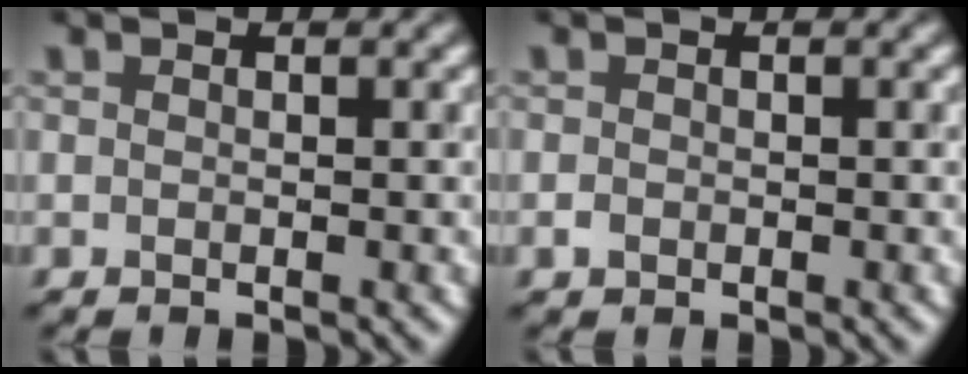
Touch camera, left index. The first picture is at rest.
{"total": 0.6, "force": [-0.3, 0.5, 0.2], "torque": [0.000, 0.002, -0.005]}